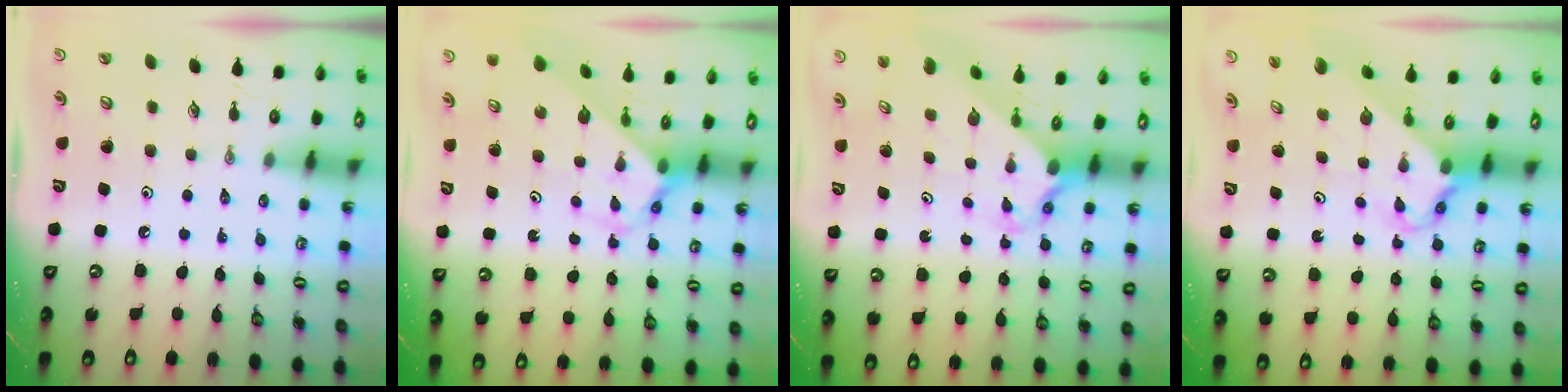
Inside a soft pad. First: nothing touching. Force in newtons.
{"total": 2.9, "press": 2.9, "slide": 0.1}
{"total": 2.1, "press": 2.1, "slide": 0.2}
{"total": 2.7, "press": 2.7, "slide": 0.2}